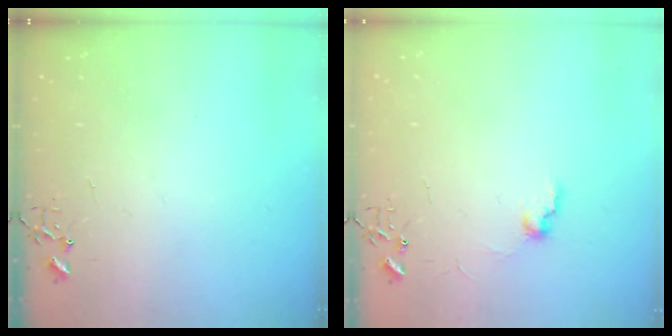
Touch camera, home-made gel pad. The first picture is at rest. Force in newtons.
{"total": 7.5, "press": 7.4, "slide": 0.8}